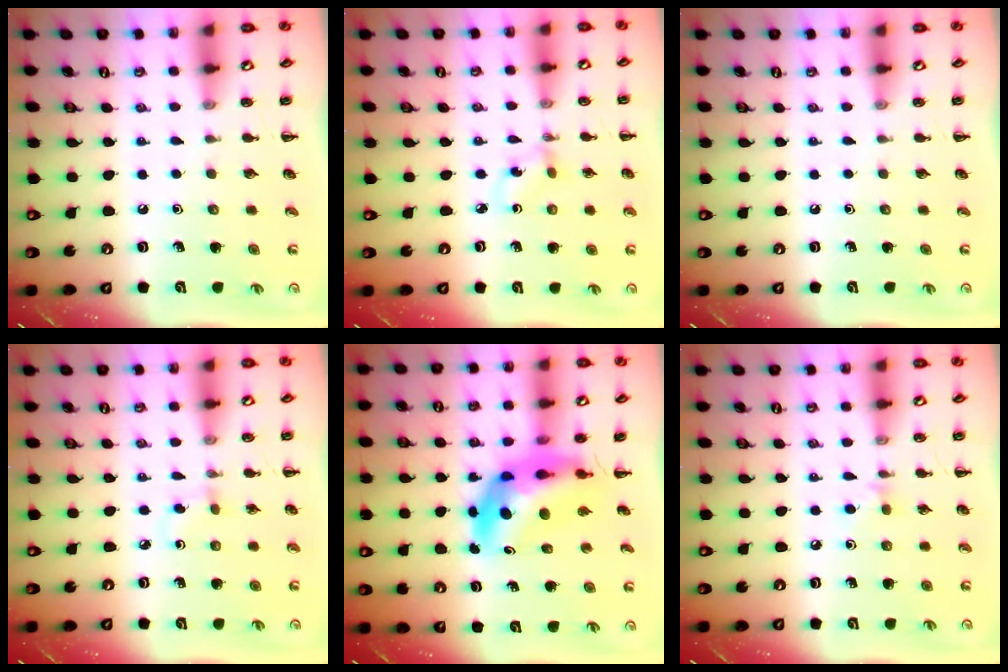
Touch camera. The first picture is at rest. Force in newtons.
{"total": 1.3, "press": 1.0, "slide": 0.7}
{"total": 0.0}
{"total": 2.7, "press": 2.4, "slide": 1.1}
{"total": 11.8, "press": 11.2, "slide": 3.7}
{"total": 3.8, "press": 3.5, "slide": 1.6}